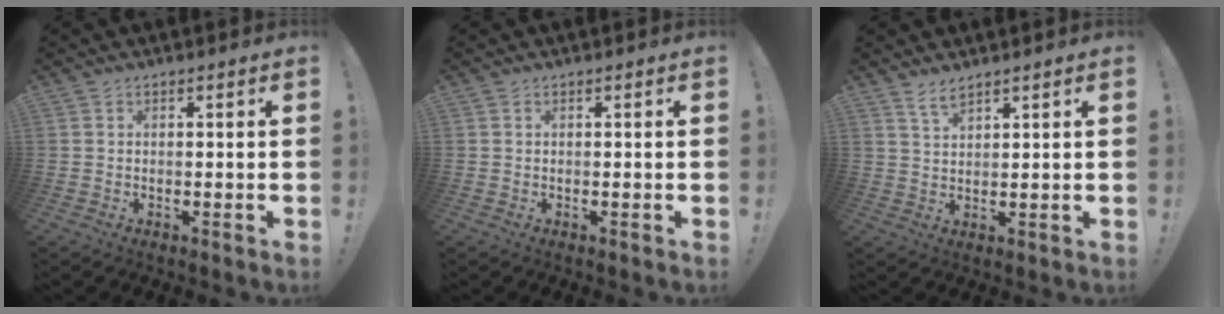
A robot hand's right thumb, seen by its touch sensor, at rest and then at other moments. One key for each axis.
{"total": 0.0}
{"total": 3.5, "fx": 2.9, "fy": 0.8, "fz": 1.8, "tx": -0.032, "ty": -0.018, "tz": 0.050}